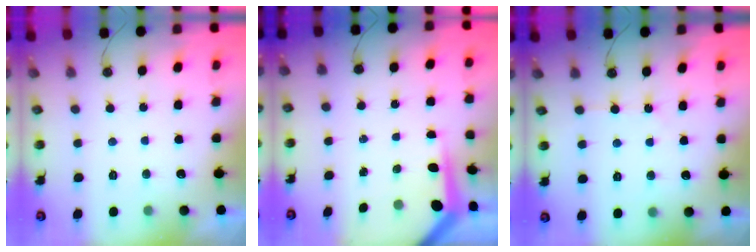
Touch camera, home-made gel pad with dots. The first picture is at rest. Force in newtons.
{"total": 4.6, "press": 4.6, "slide": 0.4}
{"total": 3.7, "press": 3.7, "slide": 0.6}